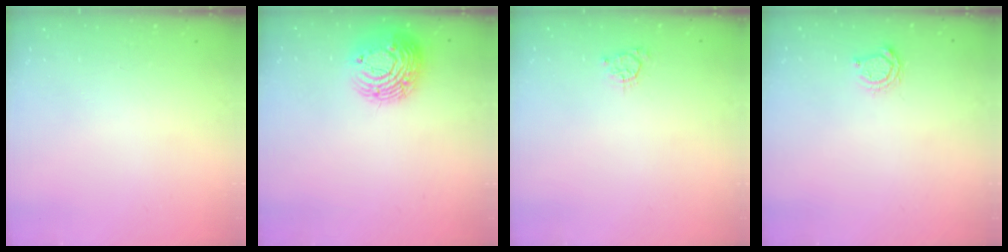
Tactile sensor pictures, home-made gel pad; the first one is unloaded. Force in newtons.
{"total": 11.1, "press": 11.1, "slide": 0.9}
{"total": 3.1, "press": 3.0, "slide": 0.5}
{"total": 4.7, "press": 4.7, "slide": 0.6}